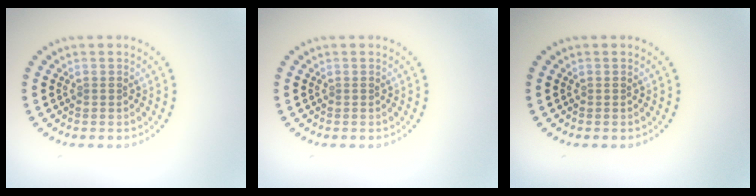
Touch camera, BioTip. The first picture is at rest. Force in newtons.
{"total": 0.0}
{"total": 0.0}